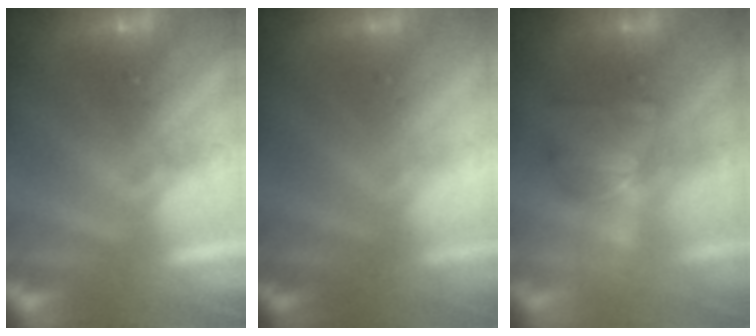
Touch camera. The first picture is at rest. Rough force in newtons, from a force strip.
{"total": 2.6}
{"total": 2.9}